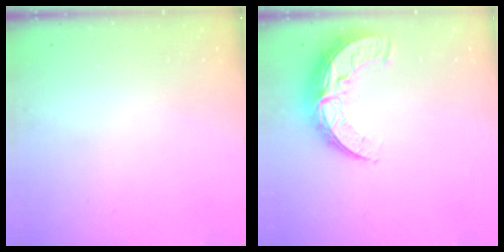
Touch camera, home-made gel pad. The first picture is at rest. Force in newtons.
{"total": 10.3, "press": 10.3, "slide": 0.7}